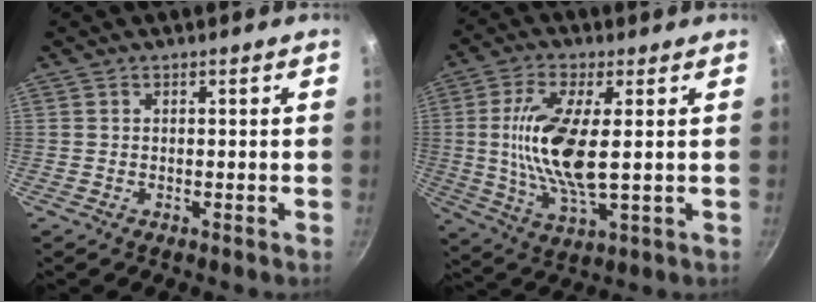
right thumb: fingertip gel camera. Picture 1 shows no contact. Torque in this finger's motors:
{"motor_torque": [2.09, 2.07, 1.57, -0.72, 0.60]}